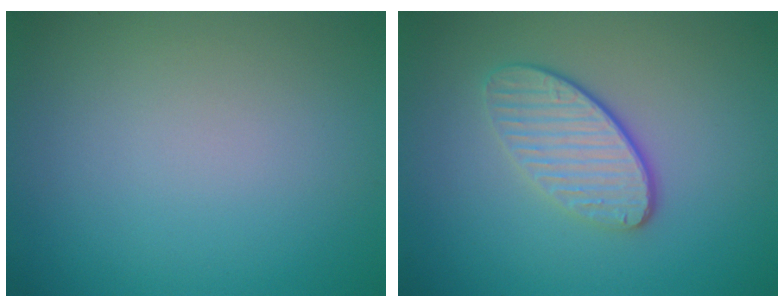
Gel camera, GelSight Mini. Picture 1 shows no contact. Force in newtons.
{"total": 3.6, "press": 2.9, "slide": 2.1}